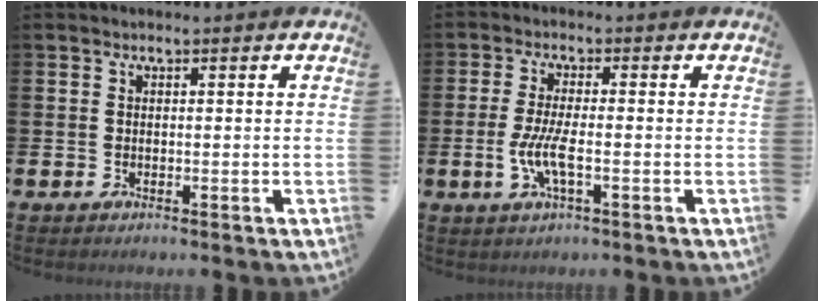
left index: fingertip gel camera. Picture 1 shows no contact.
{"total": 4.3, "force": [-1.2, 1.0, 4.1], "torque": [-0.091, -0.001, -0.025]}